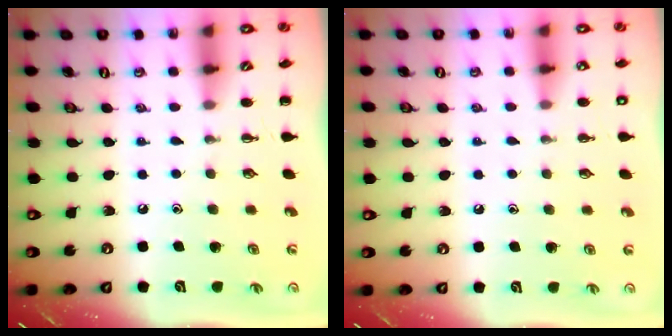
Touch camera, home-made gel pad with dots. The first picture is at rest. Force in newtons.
{"total": 1.4, "press": 1.4, "slide": 0.1}